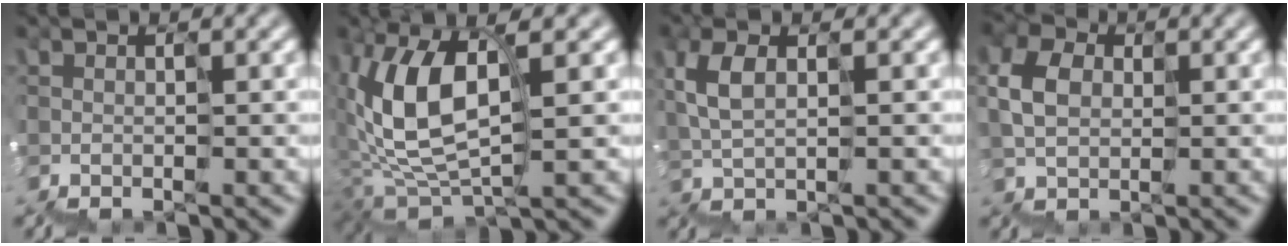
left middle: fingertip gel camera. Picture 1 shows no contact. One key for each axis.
{"total": 6.7, "fx": 1.9, "fy": 3.4, "fz": 5.5, "tx": -0.146, "ty": 0.019, "tz": 0.032}
{"total": 2.2, "fx": 1.3, "fy": 0.7, "fz": 1.7, "tx": -0.067, "ty": 0.017, "tz": 0.024}
{"total": 2.0, "fx": 1.0, "fy": 1.7, "fz": 0.5, "tx": -0.037, "ty": 0.022, "tz": 0.012}